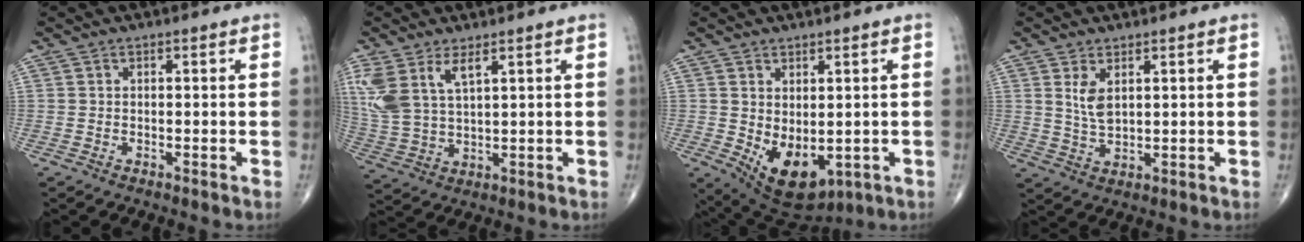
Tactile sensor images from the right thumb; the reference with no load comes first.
{"total": 10.4, "force": [4.9, 4.8, 7.7], "torque": [-0.179, -0.011, 0.113]}
{"total": 10.2, "force": [-1.6, 5.9, 8.1], "torque": [-0.111, -0.007, 0.004]}
{"total": 4.4, "force": [1.7, 2.1, 3.4], "torque": [-0.063, -0.013, 0.042]}